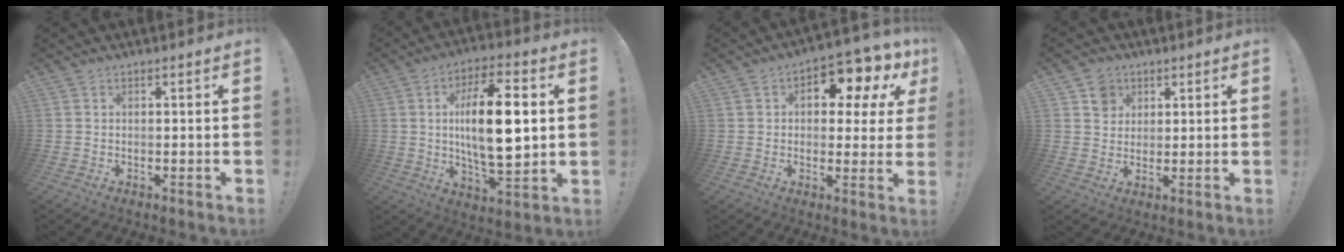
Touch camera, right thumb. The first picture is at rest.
{"total": 18.2, "force": [2.1, 6.6, 16.8], "torque": [-0.304, -0.003, 0.018]}
{"total": 9.6, "force": [5.0, 5.0, 6.5], "torque": [-0.082, -0.040, 0.082]}
{"total": 6.6, "force": [3.2, 5.5, 1.6], "torque": [-0.015, -0.010, 0.061]}